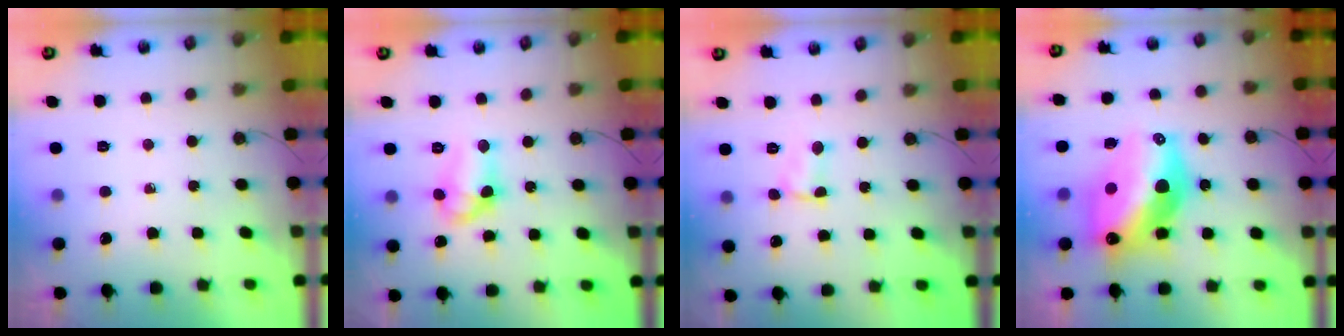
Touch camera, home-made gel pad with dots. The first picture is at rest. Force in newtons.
{"total": 9.9, "press": 9.8, "slide": 0.8}
{"total": 1.7, "press": 1.7, "slide": 0.3}
{"total": 19.6, "press": 19.6, "slide": 1.5}